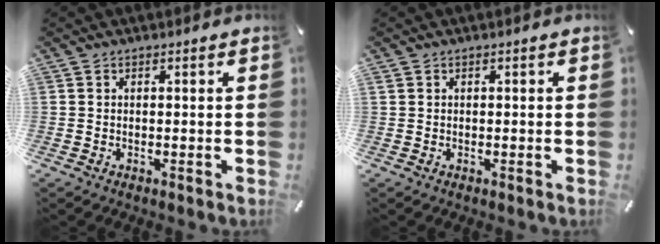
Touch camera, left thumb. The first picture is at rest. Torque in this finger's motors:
{"motor_torque": [-0.13, -0.04, 0.07, 0.02, 0.00]}